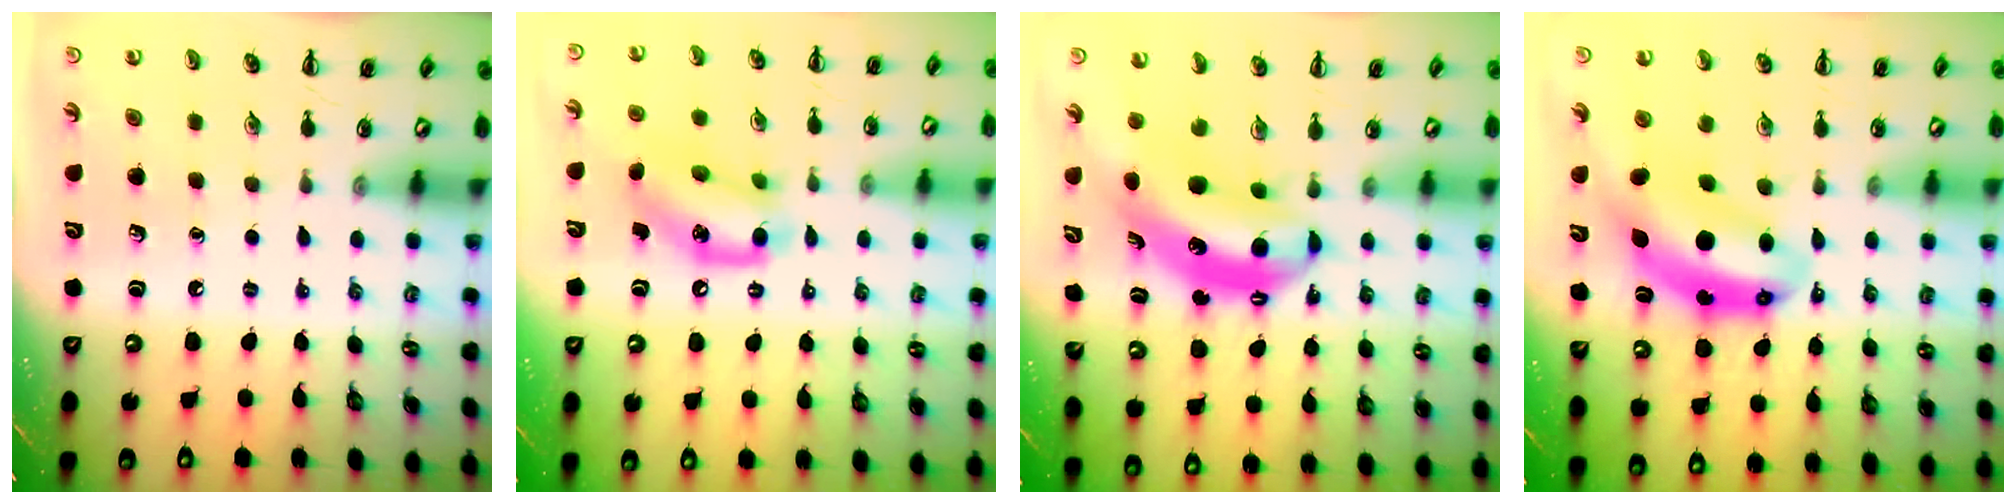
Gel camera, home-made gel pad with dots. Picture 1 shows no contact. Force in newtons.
{"total": 14.4, "press": 14.1, "slide": 2.5}
{"total": 7.9, "press": 7.7, "slide": 2.0}
{"total": 9.2, "press": 8.9, "slide": 2.3}